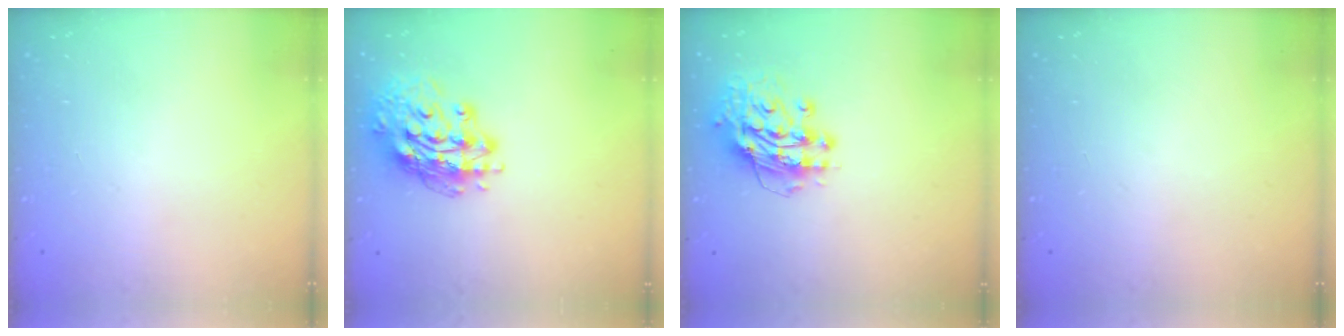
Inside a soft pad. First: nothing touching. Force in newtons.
{"total": 15.9, "press": 15.9, "slide": 1.5}
{"total": 12.9, "press": 12.8, "slide": 1.2}
{"total": 0.0}